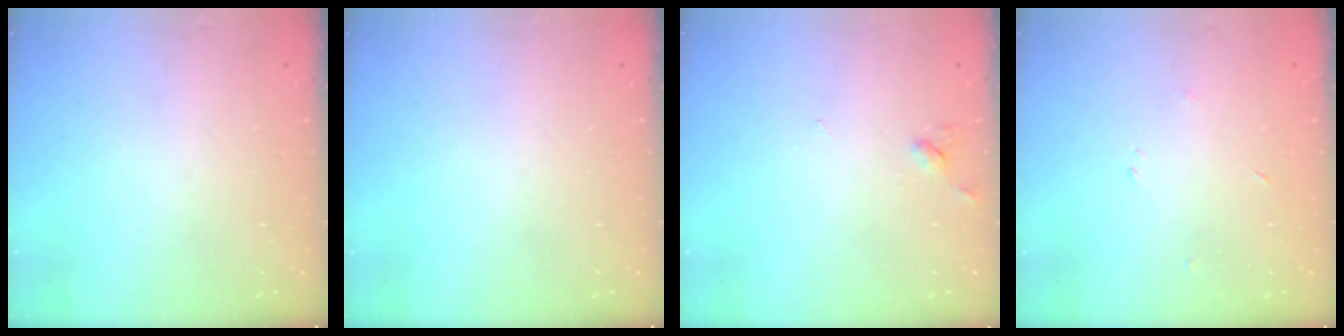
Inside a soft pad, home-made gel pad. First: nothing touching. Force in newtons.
{"total": 0.0}
{"total": 3.2, "press": 3.2, "slide": 0.5}
{"total": 2.4, "press": 2.4, "slide": 0.3}